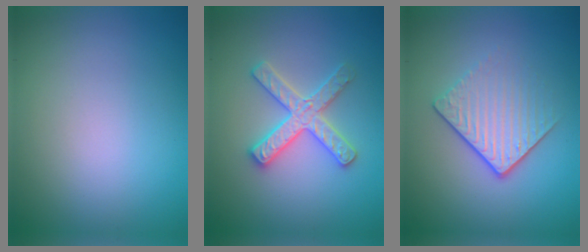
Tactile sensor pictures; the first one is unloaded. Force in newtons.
{"total": 3.1, "press": 3.1, "slide": 0.4}
{"total": 4.2, "press": 2.9, "slide": 3.1}